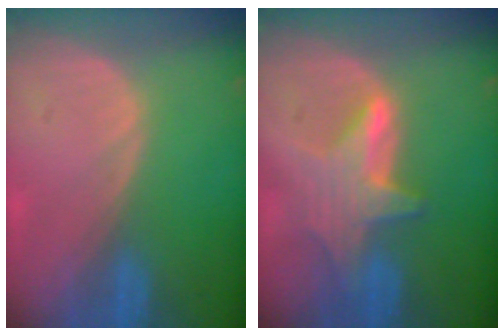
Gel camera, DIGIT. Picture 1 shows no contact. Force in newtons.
{"total": 6.9, "press": 6.4, "slide": 2.5}